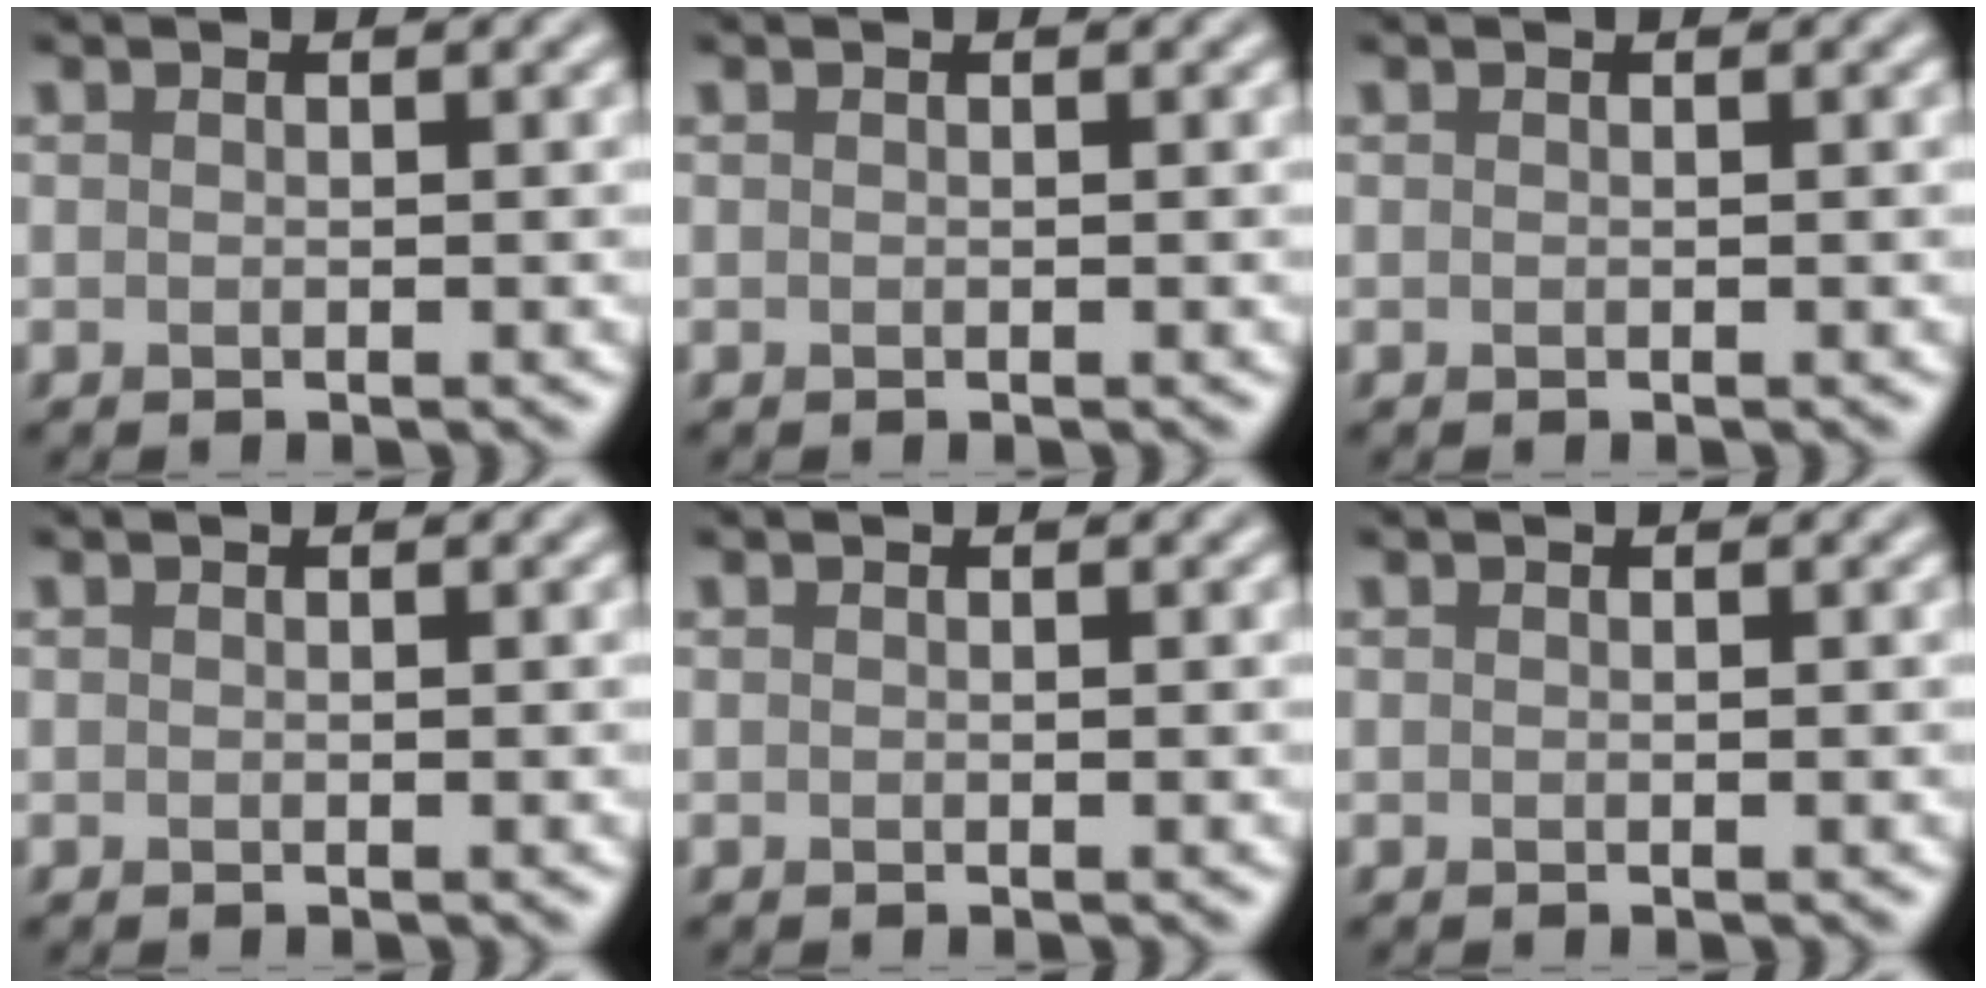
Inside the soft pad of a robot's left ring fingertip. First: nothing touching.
{"total": 0.0}
{"total": 0.0}
{"total": 0.0}
{"total": 0.0}
{"total": 0.0}